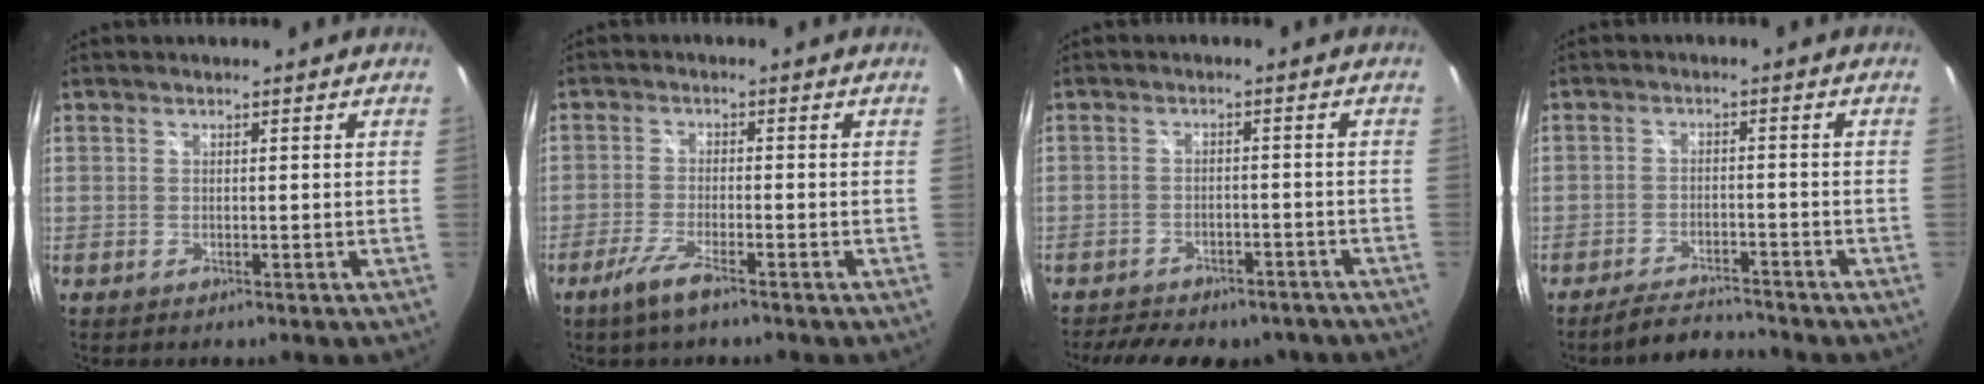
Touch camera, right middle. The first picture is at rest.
{"total": 5.2, "force": [-3.8, 0.4, 3.6], "torque": [-0.089, -0.012, -0.074]}
{"total": 13.7, "force": [-11.2, 5.5, 5.8], "torque": [-0.127, -0.011, -0.145]}
{"total": 6.2, "force": [-6.0, 0.6, 1.4], "torque": [-0.046, -0.003, -0.099]}